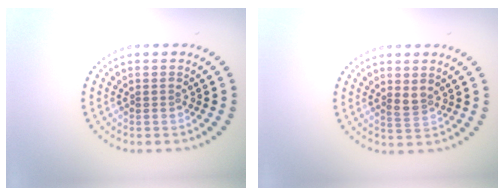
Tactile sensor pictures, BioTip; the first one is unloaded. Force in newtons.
{"total": 1.4, "press": 1.2, "slide": 0.6}